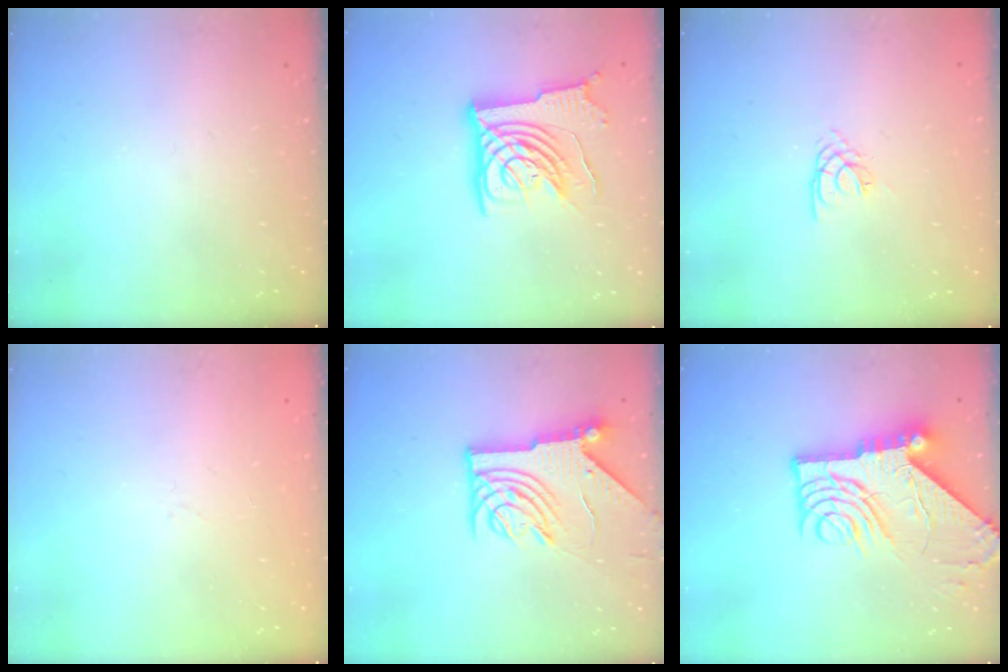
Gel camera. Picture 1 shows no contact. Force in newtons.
{"total": 14.6, "press": 14.5, "slide": 1.8}
{"total": 1.4, "press": 1.3, "slide": 0.3}
{"total": 0.9, "press": 0.9, "slide": 0.2}
{"total": 10.9, "press": 10.9, "slide": 1.2}
{"total": 15.2, "press": 15.1, "slide": 1.6}